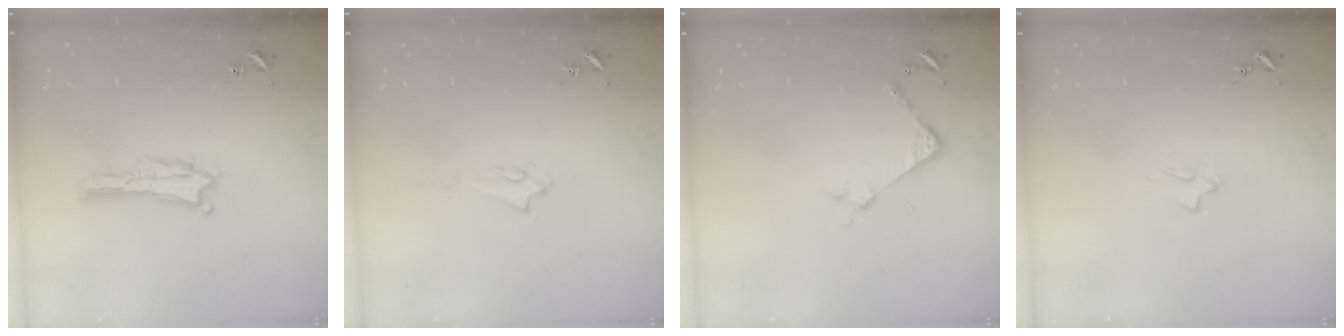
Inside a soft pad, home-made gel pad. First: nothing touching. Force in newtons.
{"total": 1.6, "press": 1.6, "slide": 0.2}
{"total": 3.5, "press": 3.5, "slide": 0.3}
{"total": 2.1, "press": 2.1, "slide": 0.3}